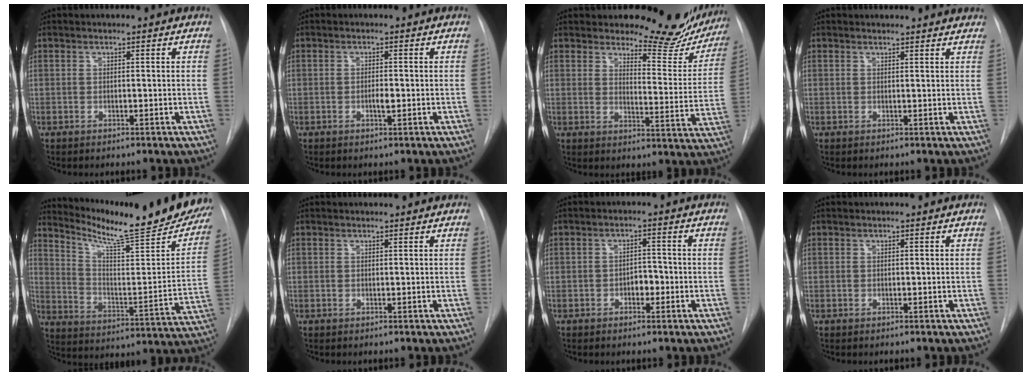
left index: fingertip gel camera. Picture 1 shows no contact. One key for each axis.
{"total": 1.4, "fx": -0.3, "fy": 0.4, "fz": 1.3, "tx": -0.024, "ty": 0.000, "tz": -0.007}
{"total": 14.1, "fx": 13.1, "fy": 4.2, "fz": 3.4, "tx": -0.016, "ty": -0.064, "tz": 0.137}
{"total": 6.4, "fx": 6.3, "fy": 1.0, "fz": 1.1, "tx": -0.003, "ty": 0.006, "tz": 0.051}
{"total": 26.5, "fx": 23.1, "fy": 2.5, "fz": 12.8, "tx": -0.196, "ty": -0.083, "tz": 0.310}
{"total": 1.3, "fx": 1.3, "fy": 0.1, "fz": 0.2, "tx": -0.009, "ty": 0.010, "tz": 0.015}
{"total": 2.5, "fx": -0.9, "fy": 1.4, "fz": 1.8, "tx": -0.020, "ty": 0.008, "tz": -0.015}
{"total": 0.0}